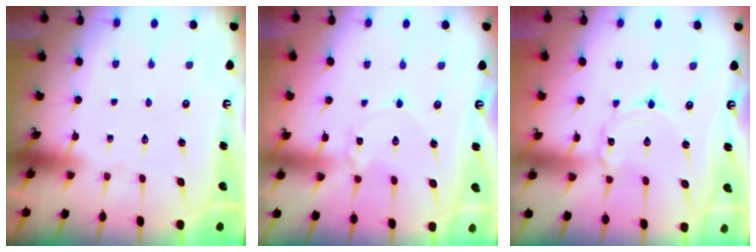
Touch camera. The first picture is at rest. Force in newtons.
{"total": 2.9, "press": 2.9, "slide": 0.4}
{"total": 2.0, "press": 2.0, "slide": 0.1}